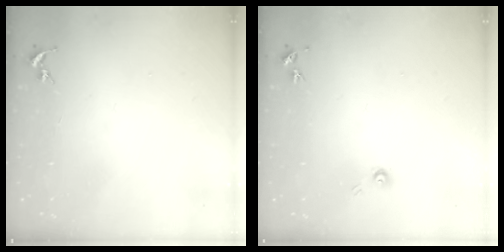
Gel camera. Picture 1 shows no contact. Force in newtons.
{"total": 4.3, "press": 4.3, "slide": 0.3}